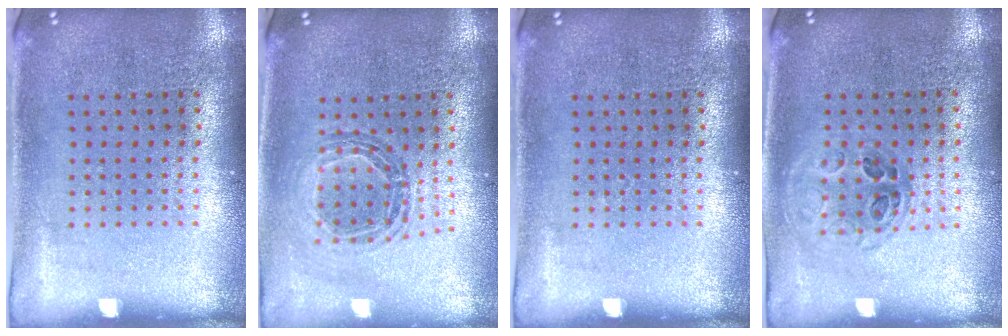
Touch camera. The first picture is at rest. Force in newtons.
{"total": 0.8, "press": 0.8, "slide": 0.1}
{"total": 0.0}
{"total": 1.0, "press": 0.9, "slide": 0.3}